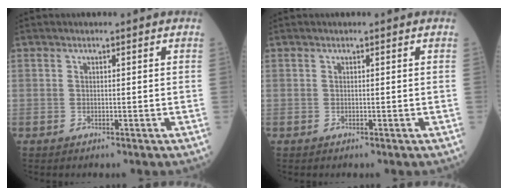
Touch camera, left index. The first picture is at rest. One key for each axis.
{"total": 0.0}